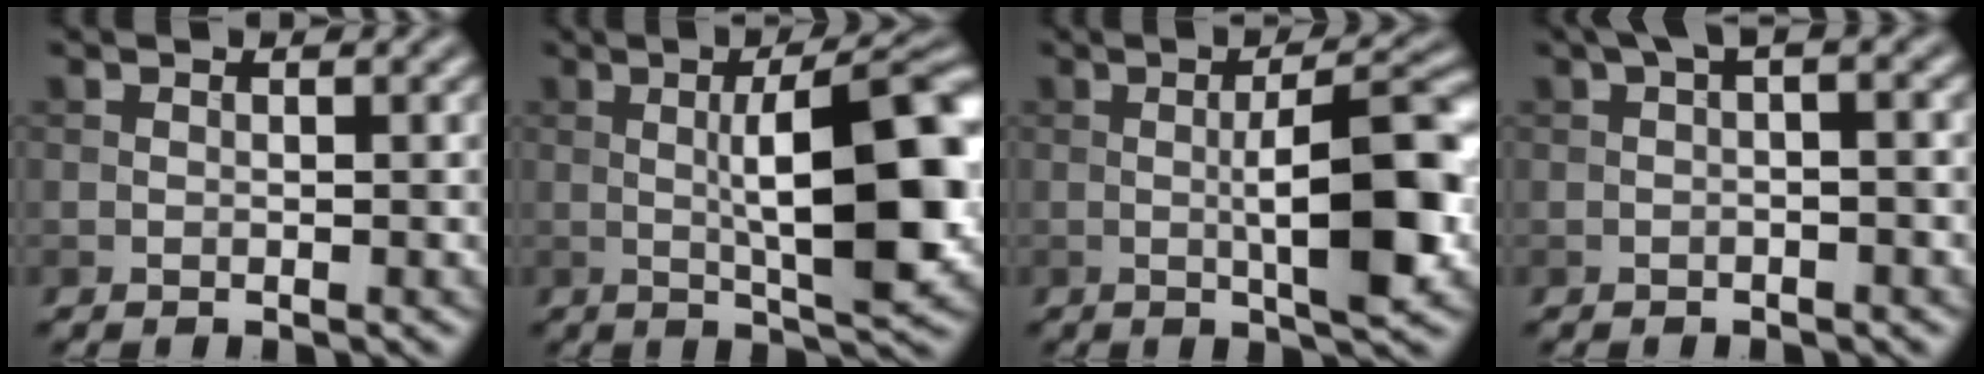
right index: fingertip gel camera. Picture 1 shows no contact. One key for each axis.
{"total": 11.2, "fx": 0.2, "fy": 3.0, "fz": 10.8, "tx": -0.148, "ty": 0.007, "tz": 0.000}
{"total": 8.5, "fx": -0.7, "fy": 2.0, "fz": 8.2, "tx": -0.119, "ty": 0.006, "tz": -0.013}
{"total": 3.0, "fx": 0.6, "fy": 0.7, "fz": 2.9, "tx": -0.041, "ty": 0.009, "tz": 0.001}